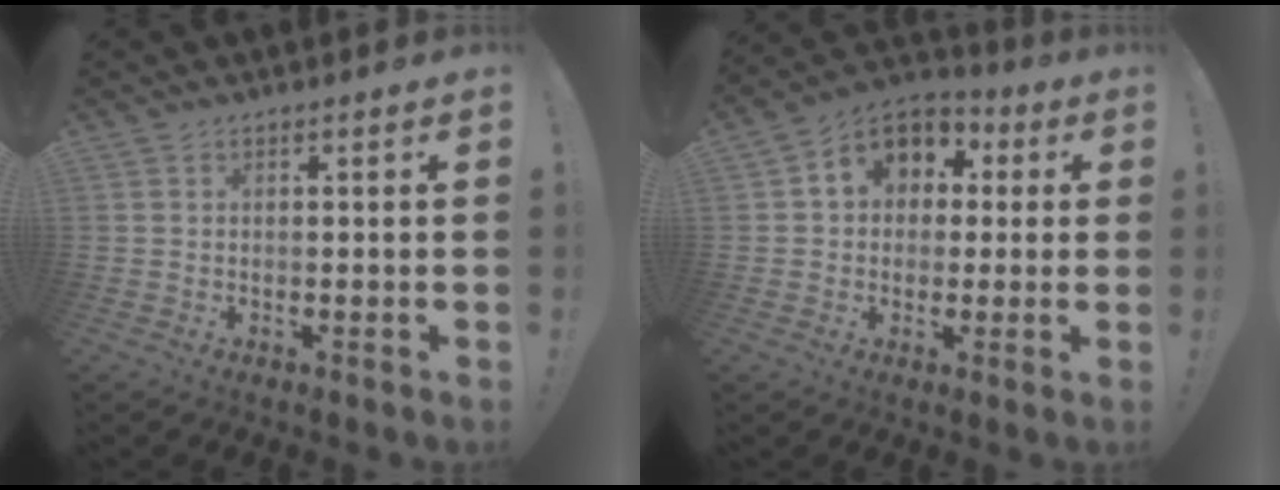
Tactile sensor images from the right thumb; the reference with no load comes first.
{"total": 8.7, "force": [1.9, 7.7, 3.6], "torque": [-0.050, -0.003, 0.041]}